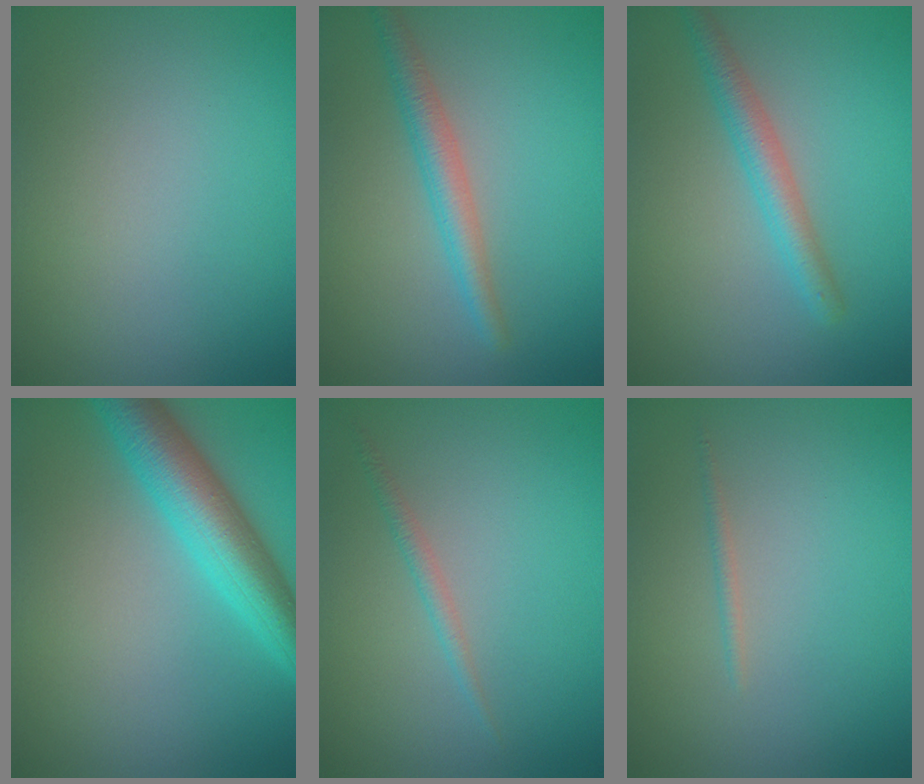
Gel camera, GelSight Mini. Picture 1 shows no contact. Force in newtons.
{"total": 2.8, "press": 2.8, "slide": 0.0}
{"total": 2.7, "press": 2.7, "slide": 0.1}
{"total": 6.6, "press": 6.6, "slide": 0.1}
{"total": 1.1, "press": 1.1, "slide": 0.1}
{"total": 0.6, "press": 0.6, "slide": 0.1}